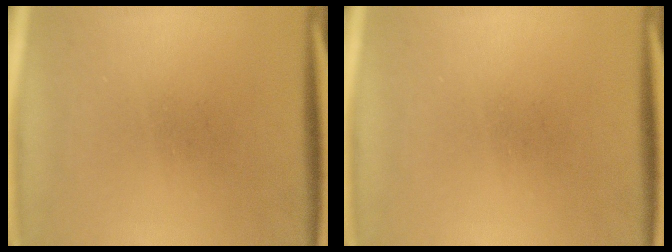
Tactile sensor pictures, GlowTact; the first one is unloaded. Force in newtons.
{"total": 0.0}